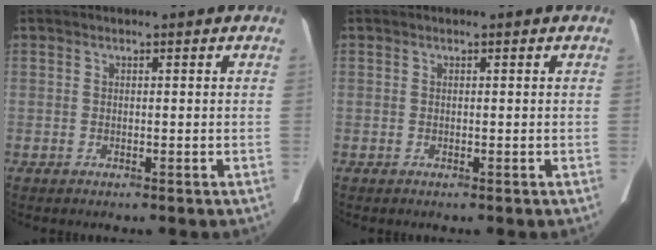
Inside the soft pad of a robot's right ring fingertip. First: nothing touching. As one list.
[{"total": 0.0}]